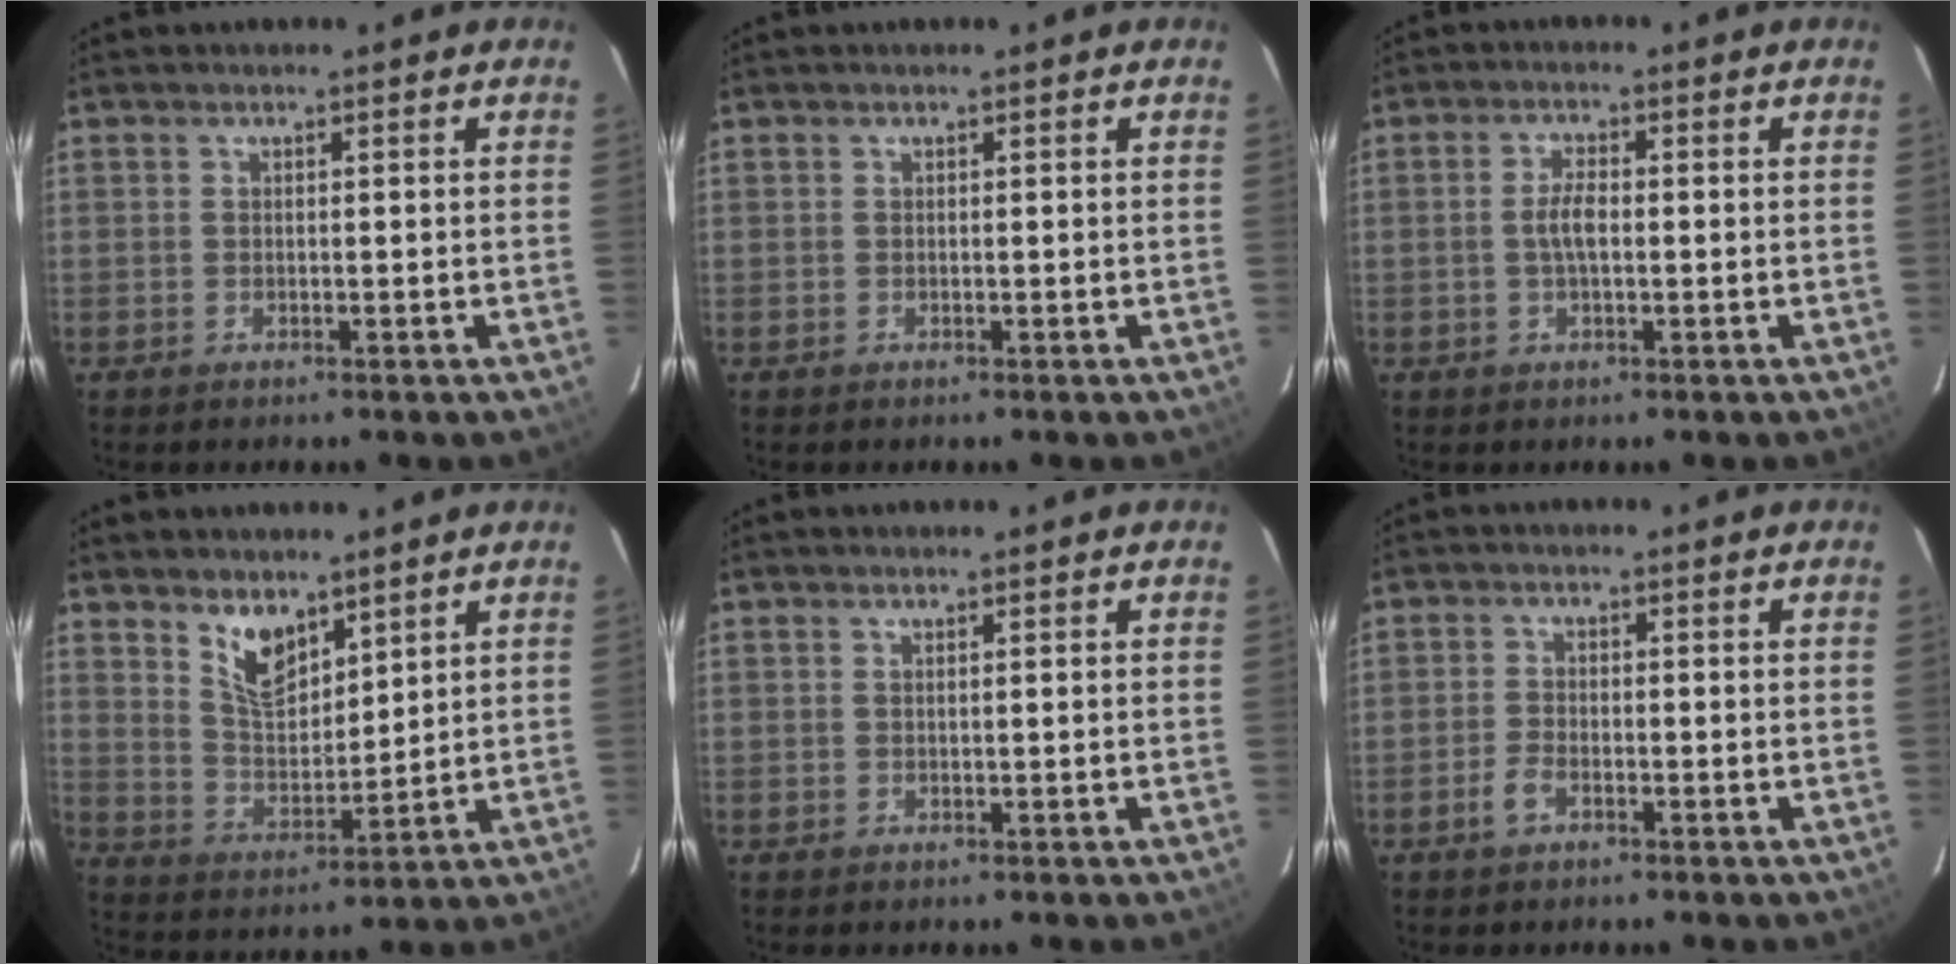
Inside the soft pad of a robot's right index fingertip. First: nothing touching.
{"total": 0.0}
{"total": 3.5, "force": [-0.4, 1.3, 3.3], "torque": [-0.066, 0.005, -0.006]}
{"total": 7.8, "force": [5.3, 3.6, 4.4], "torque": [-0.073, 0.001, 0.109]}
{"total": 0.0}
{"total": 2.8, "force": [-1.7, 1.4, 1.8], "torque": [-0.048, 0.003, -0.035]}